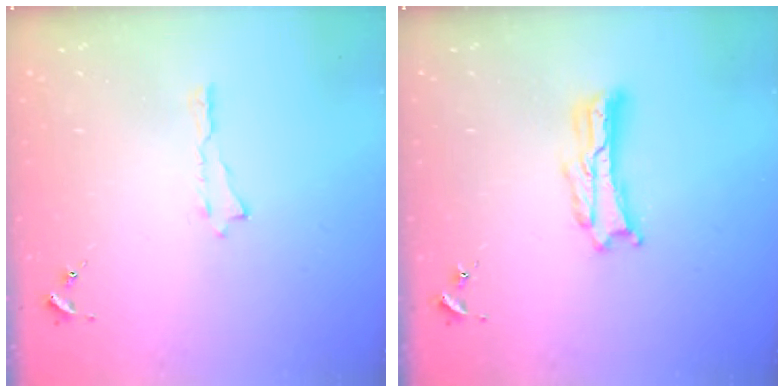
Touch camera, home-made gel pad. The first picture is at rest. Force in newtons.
{"total": 2.4, "press": 2.4, "slide": 0.3}